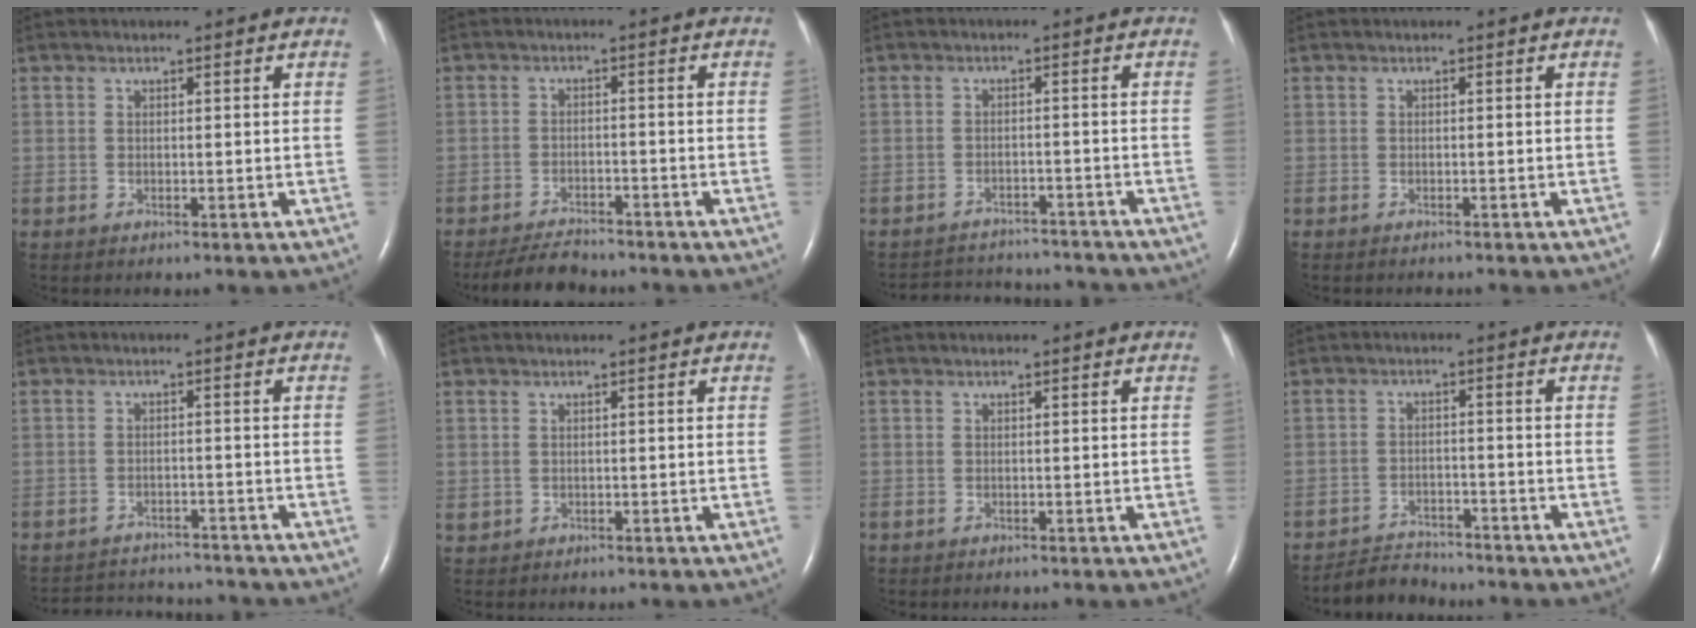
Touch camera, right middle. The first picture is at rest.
{"total": 5.6, "force": [-5.2, 1.2, 1.5], "torque": [-0.031, -0.017, -0.089]}
{"total": 10.8, "force": [-10.5, 2.2, 1.8], "torque": [-0.037, 0.006, -0.137]}
{"total": 1.4, "force": [-1.3, 0.2, 0.6], "torque": [-0.011, -0.003, -0.014]}
{"total": 9.3, "force": [-9.0, 1.7, 1.3], "torque": [-0.026, 0.006, -0.120]}
{"total": 0.9, "force": [0.0, 0.9, 0.2], "torque": [-0.003, 0.003, 0.005]}
{"total": 0.0}
{"total": 4.5, "force": [-4.4, 0.9, -0.4], "torque": [0.001, -0.009, -0.076]}